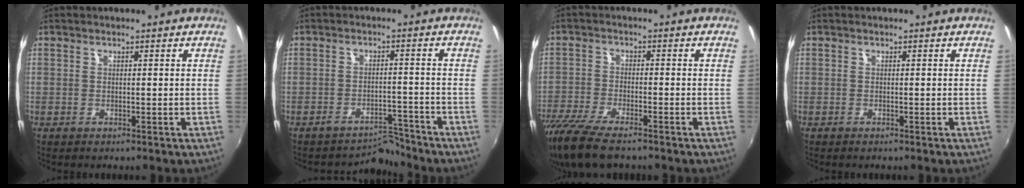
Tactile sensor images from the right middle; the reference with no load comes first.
{"total": 4.6, "force": [-4.6, 0.4, -0.6], "torque": [0.010, 0.014, -0.068]}
{"total": 11.9, "force": [-9.4, 2.9, 6.6], "torque": [-0.158, -0.041, -0.174]}
{"total": 0.0}